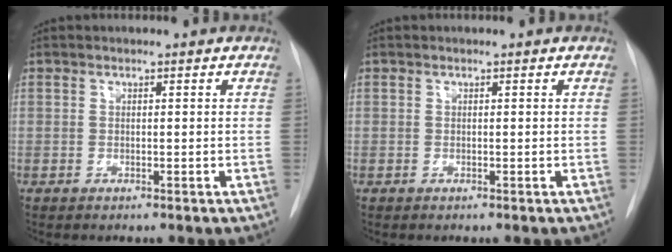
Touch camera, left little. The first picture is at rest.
{"total": 0.0}